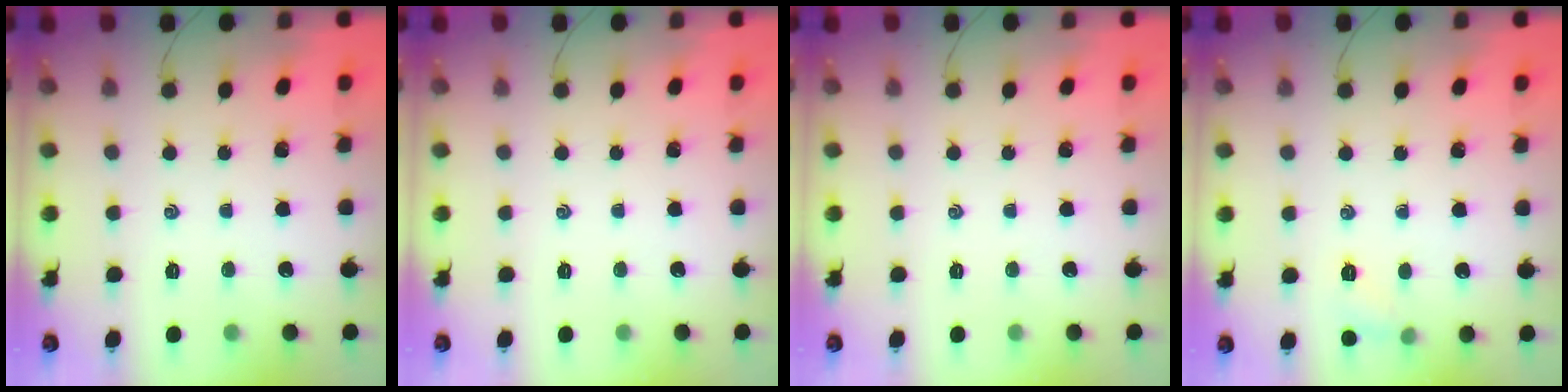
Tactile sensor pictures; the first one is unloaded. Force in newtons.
{"total": 0.0}
{"total": 0.0}
{"total": 5.7, "press": 5.5, "slide": 1.5}